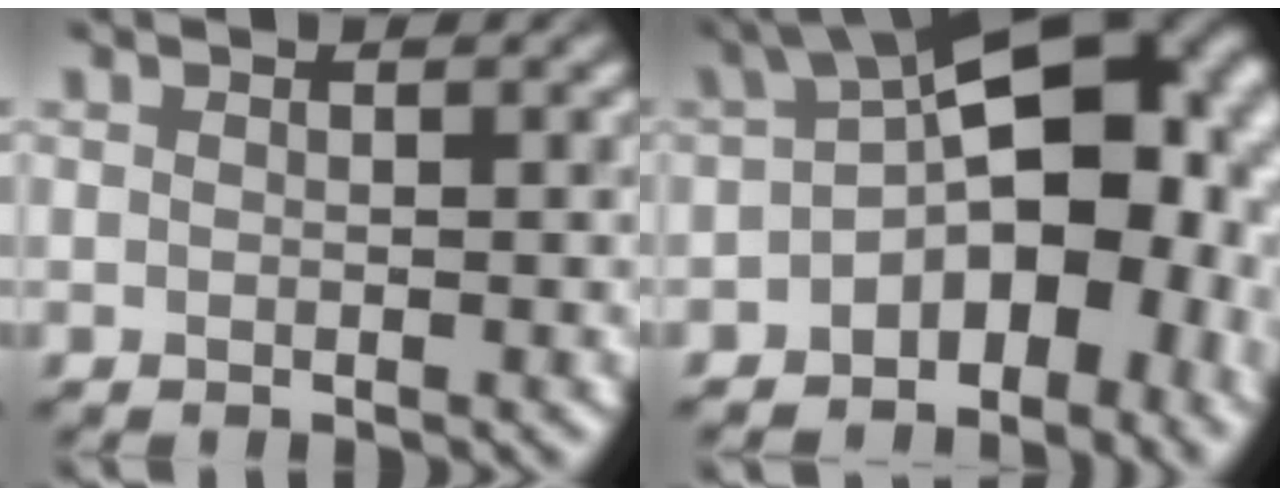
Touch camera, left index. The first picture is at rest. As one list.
[{"total": 12.5, "force": [-1.9, 7.6, 9.7], "torque": [-0.106, 0.013, -0.039]}]